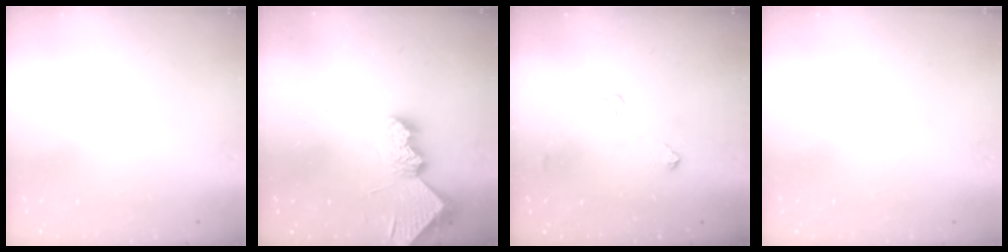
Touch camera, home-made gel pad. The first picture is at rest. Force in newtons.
{"total": 9.1, "press": 9.0, "slide": 0.9}
{"total": 3.7, "press": 3.7, "slide": 0.6}
{"total": 0.0}